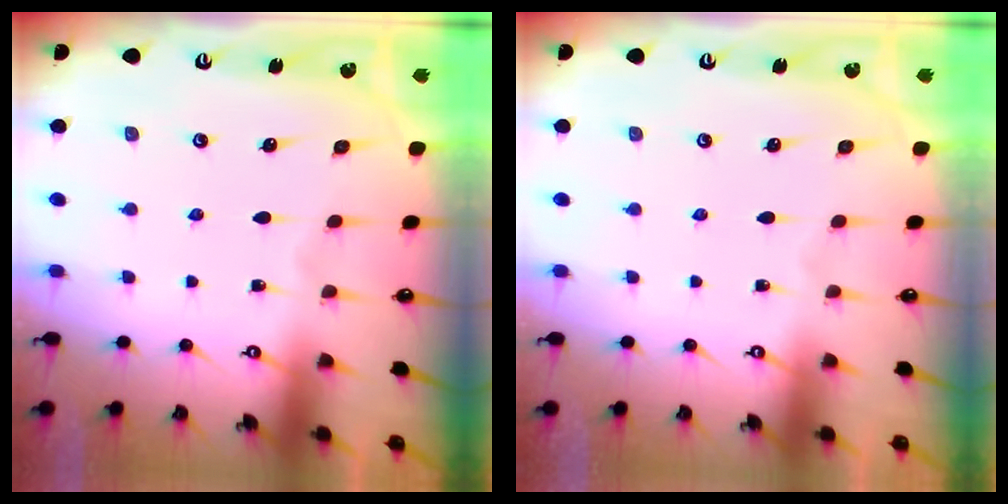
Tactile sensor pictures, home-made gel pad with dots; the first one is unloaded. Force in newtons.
{"total": 0.0}